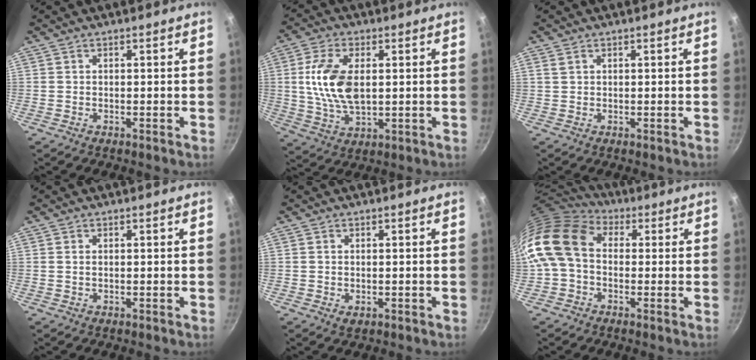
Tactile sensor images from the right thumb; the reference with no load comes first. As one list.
[{"total": 11.9, "force": [1.6, 6.4, 9.9], "torque": [-0.188, -0.003, 0.033]}, {"total": 1.2, "force": [0.6, 0.8, 0.6], "torque": [-0.011, 0.001, 0.012]}, {"total": 0.8, "force": [0.2, 0.4, 0.6], "torque": [-0.012, 0.000, 0.003]}, {"total": 1.3, "force": [-0.1, 0.9, 1.0], "torque": [-0.014, -0.003, -0.001]}, {"total": 13.4, "force": [0.8, 10.1, 8.9], "torque": [-0.153, 0.025, -0.005]}]